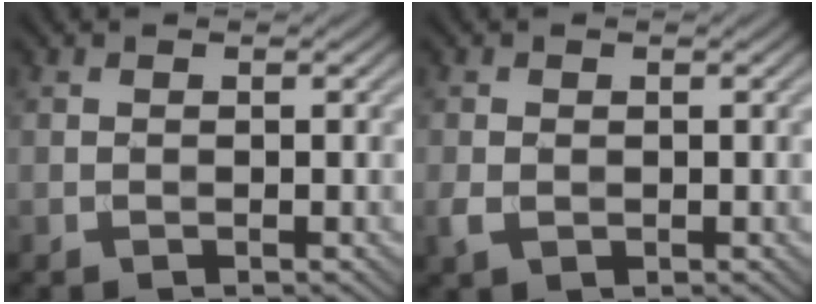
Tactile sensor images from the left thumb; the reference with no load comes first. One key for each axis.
{"total": 1.8, "fx": -0.2, "fy": 1.4, "fz": 1.2, "tx": -0.031, "ty": -0.003, "tz": -0.003}